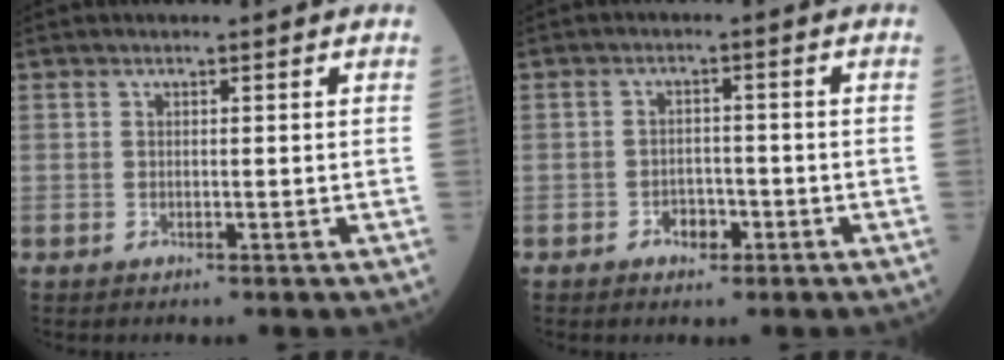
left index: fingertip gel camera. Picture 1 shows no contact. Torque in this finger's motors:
{"motor_torque": [0.12, 0.25, 0.03, 0.03]}